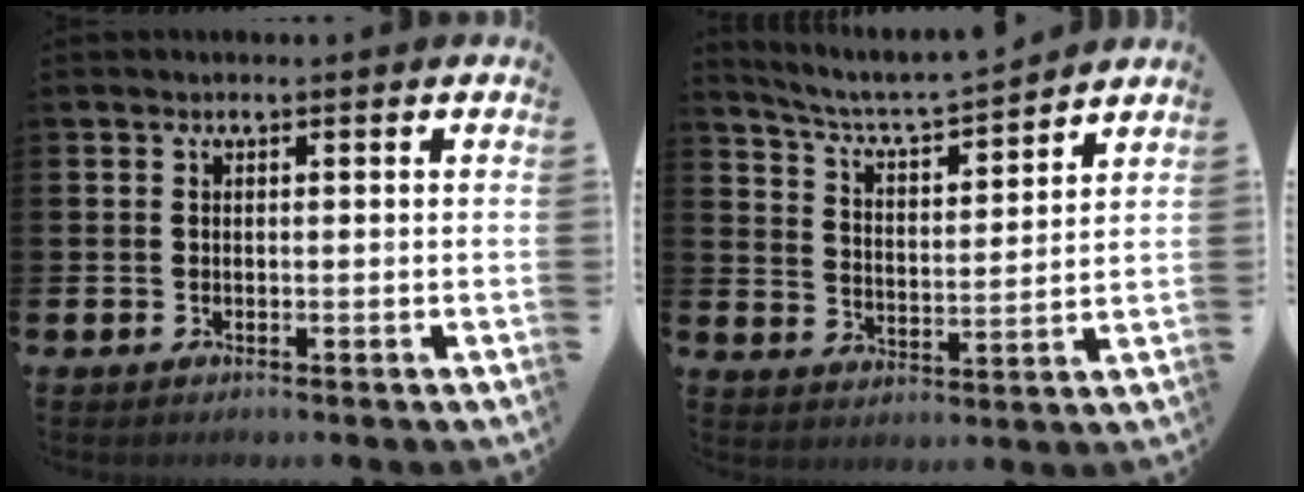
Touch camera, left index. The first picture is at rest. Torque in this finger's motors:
{"motor_torque": [0.21, -0.48, 0.04, 0.07]}